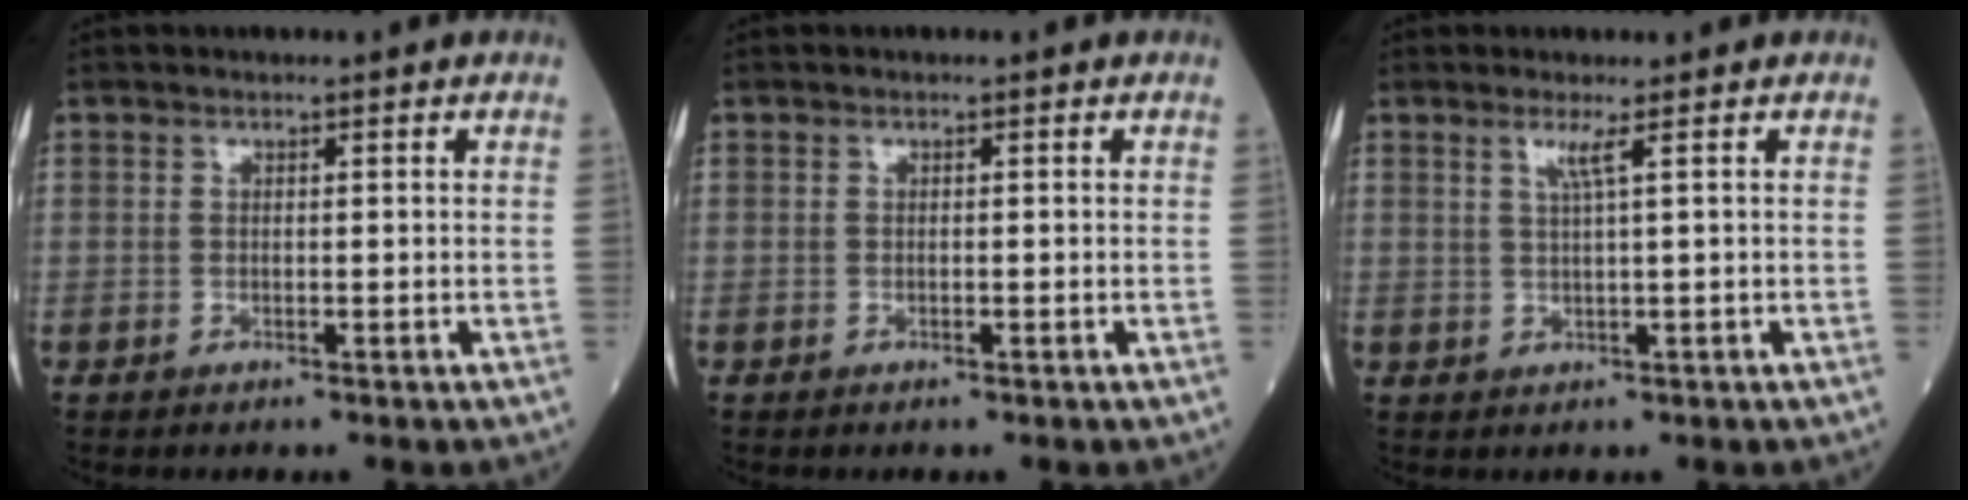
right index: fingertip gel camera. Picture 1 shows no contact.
{"total": 0.0}
{"total": 2.0, "force": [0.9, -0.7, 1.6], "torque": [-0.038, -0.005, 0.022]}